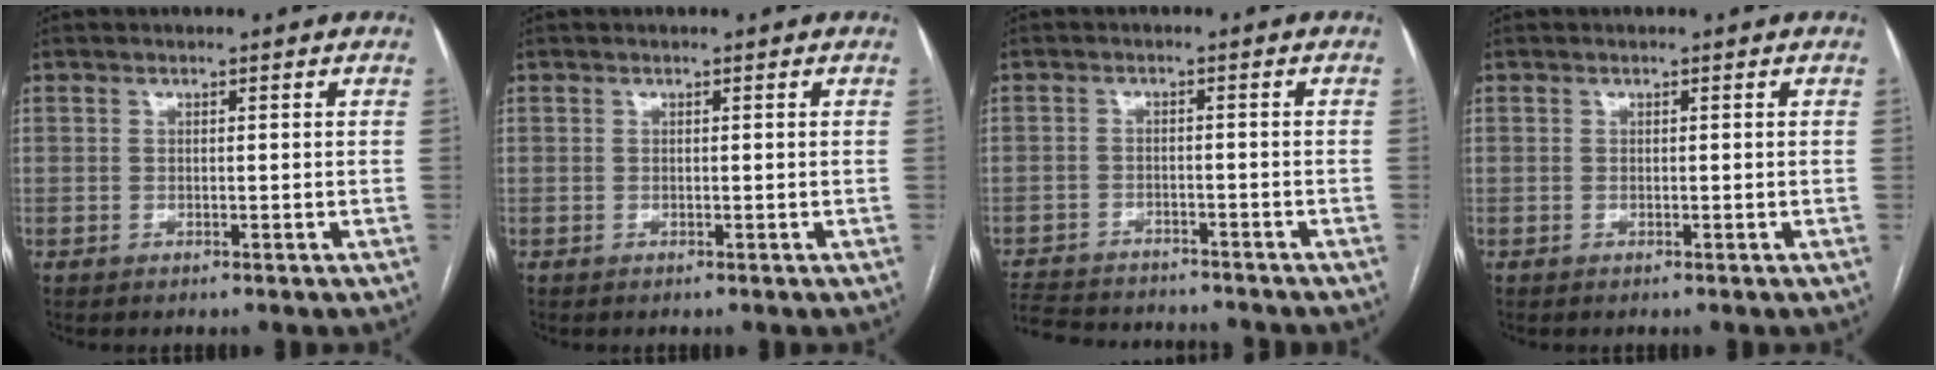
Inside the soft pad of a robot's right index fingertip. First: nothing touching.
{"total": 0.0}
{"total": 14.3, "force": [-13.0, 3.6, 4.8], "torque": [-0.125, -0.008, -0.184]}
{"total": 0.0}